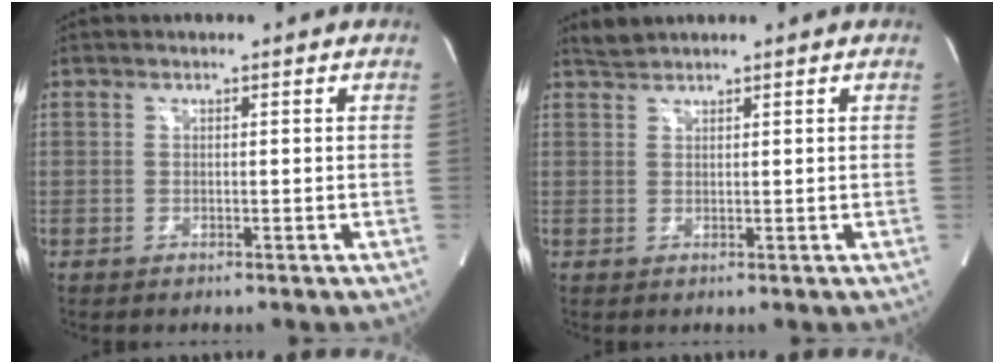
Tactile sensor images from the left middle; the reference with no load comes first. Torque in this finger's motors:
{"motor_torque": [0.06, 0.03, -0.11, 0.00]}